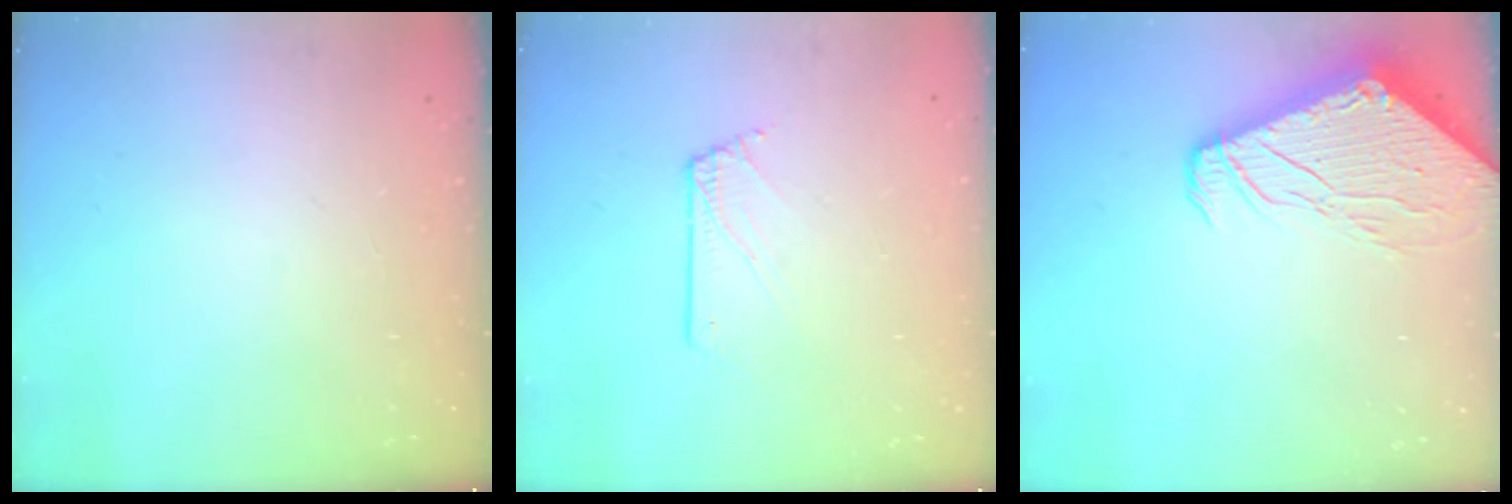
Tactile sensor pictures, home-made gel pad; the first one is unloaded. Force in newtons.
{"total": 1.7, "press": 1.7, "slide": 0.2}
{"total": 13.5, "press": 13.4, "slide": 1.6}